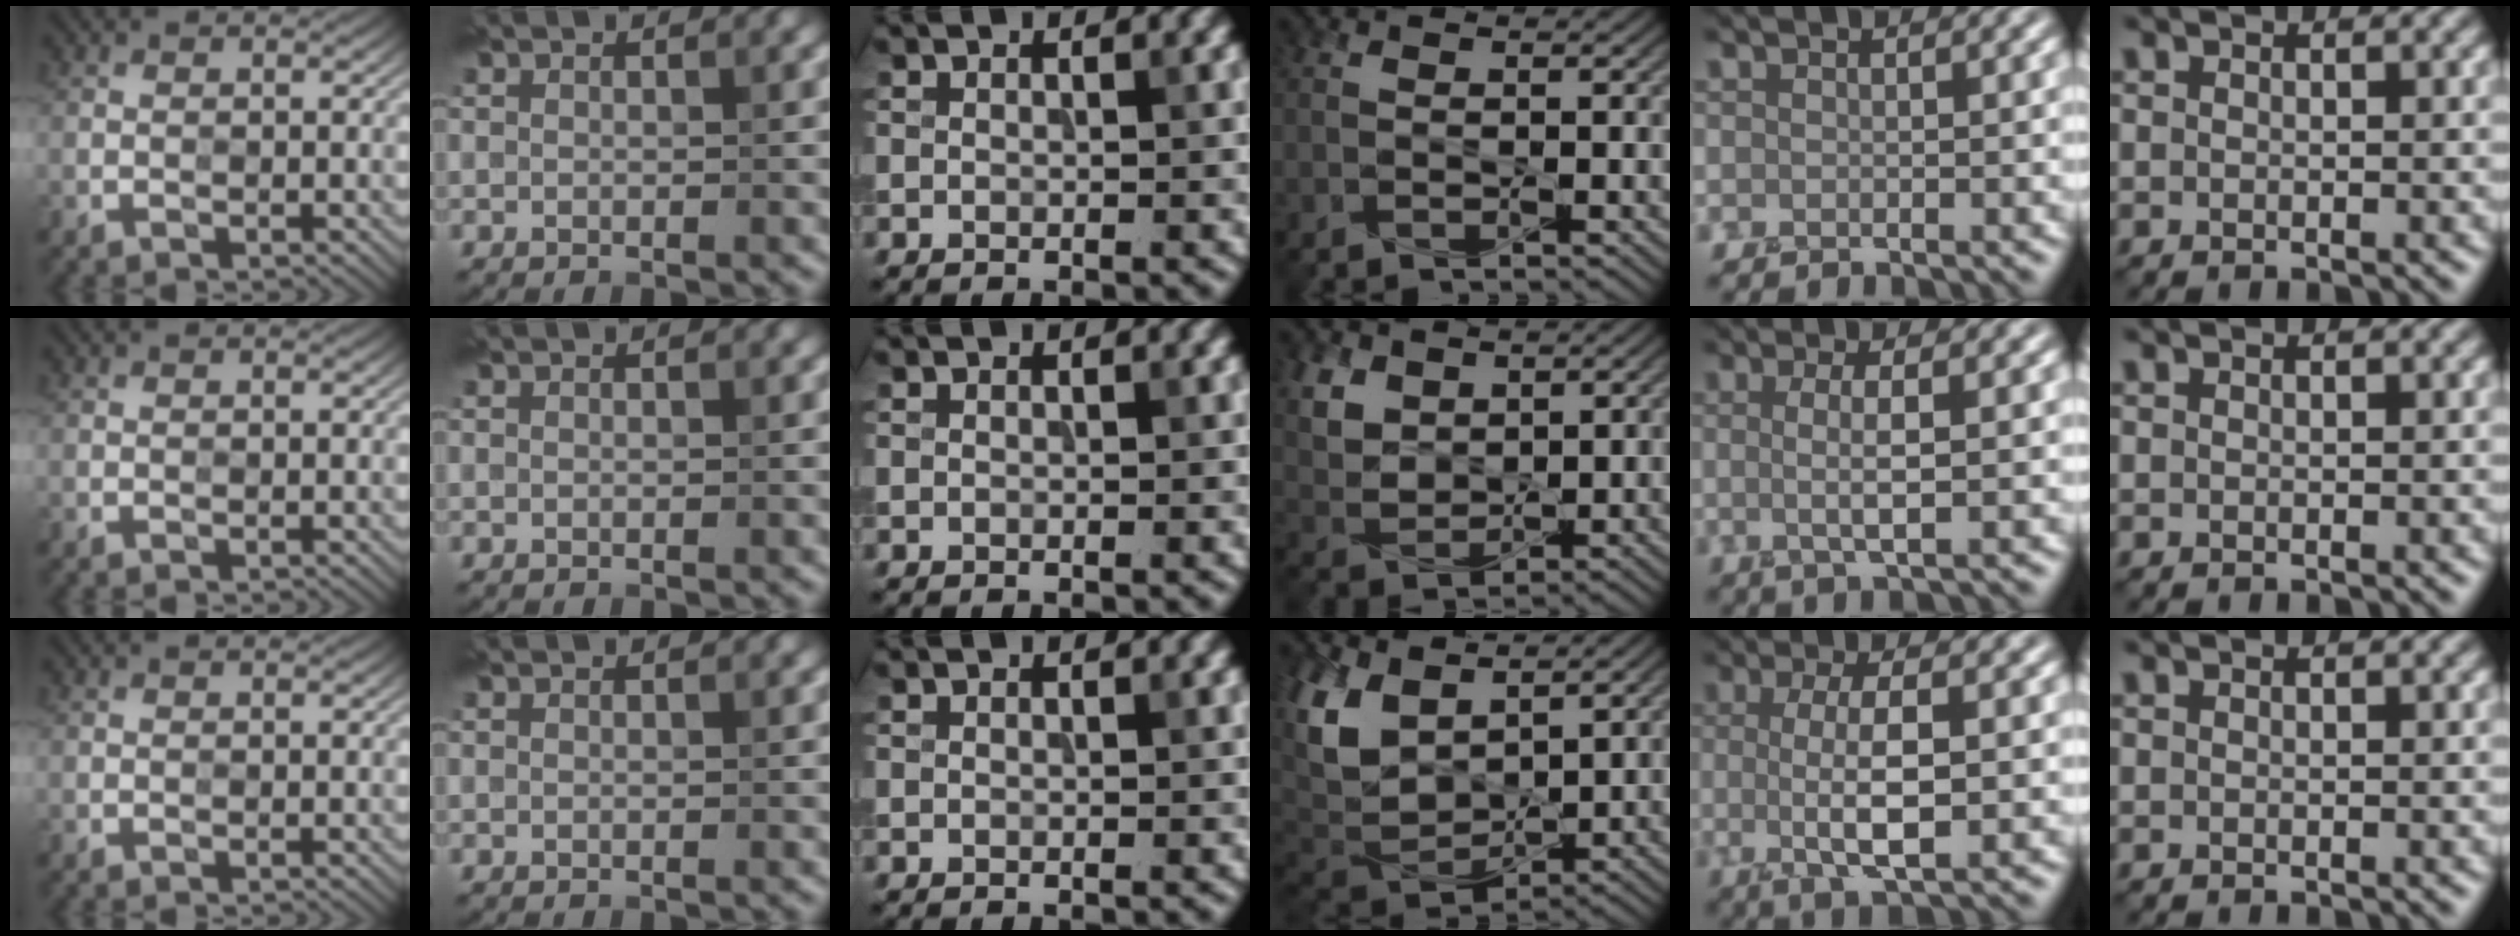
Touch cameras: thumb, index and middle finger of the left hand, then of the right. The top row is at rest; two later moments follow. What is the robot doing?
{"motion": "squeeze", "object": "foam earplug"}